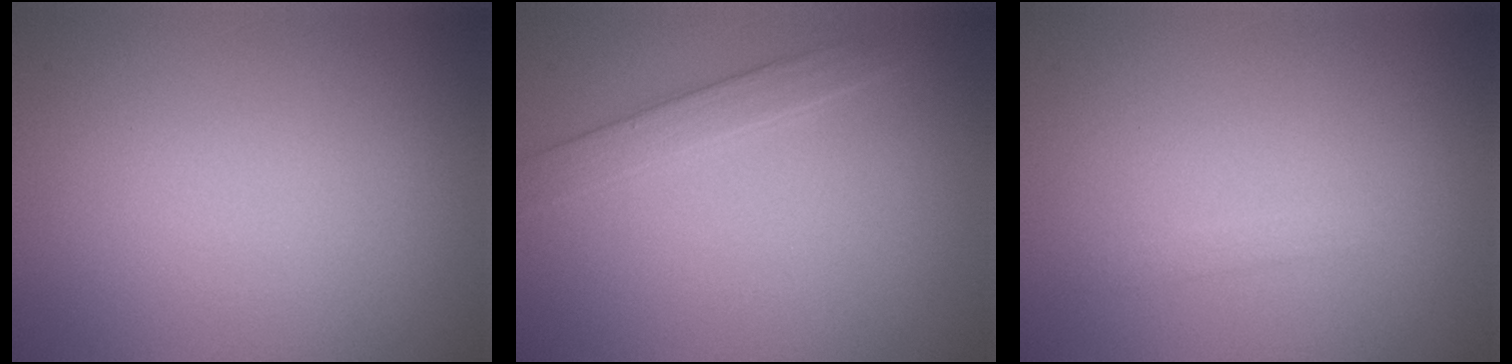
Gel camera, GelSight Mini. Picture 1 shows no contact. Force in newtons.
{"total": 2.1, "press": 2.1, "slide": 0.1}
{"total": 0.6, "press": 0.6, "slide": 0.1}